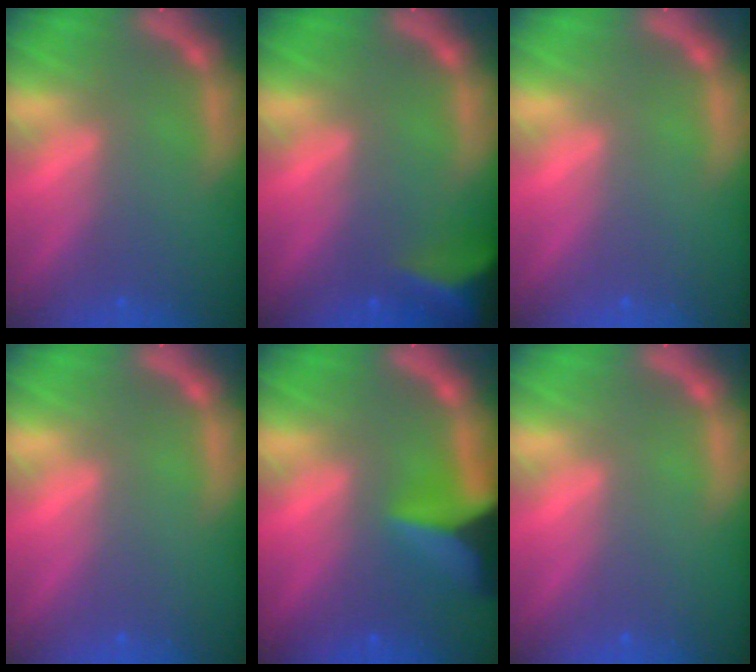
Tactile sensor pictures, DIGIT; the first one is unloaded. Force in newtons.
{"total": 7.0}
{"total": 0.0}
{"total": 0.0}
{"total": 7.9}
{"total": 0.0}